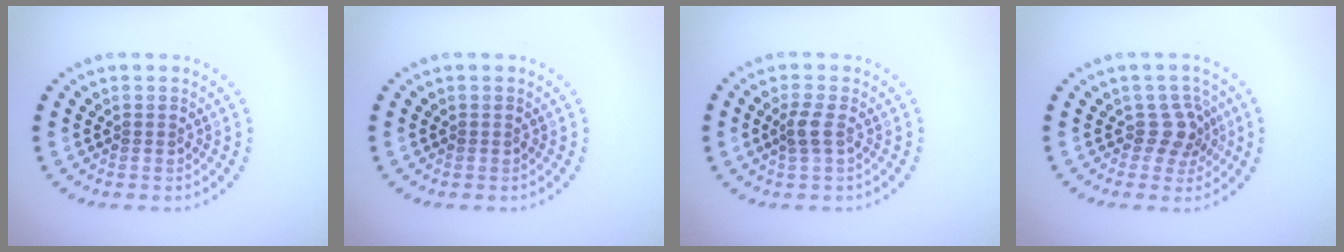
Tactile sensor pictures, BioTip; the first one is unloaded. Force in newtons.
{"total": 0.0}
{"total": 1.6, "press": 1.4, "slide": 0.8}
{"total": 2.2, "press": 1.8, "slide": 1.4}